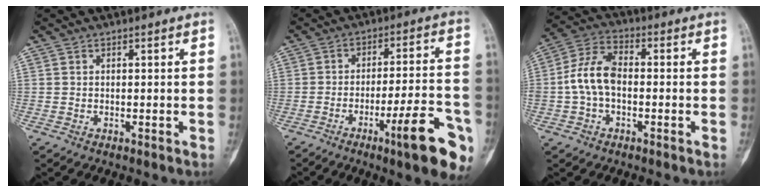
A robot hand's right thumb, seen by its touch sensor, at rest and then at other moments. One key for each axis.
{"total": 15.1, "fx": -7.3, "fy": 2.6, "fz": 13.0, "tx": -0.170, "ty": 0.033, "tz": -0.101}
{"total": 8.8, "fx": -1.0, "fy": 5.4, "fz": 6.9, "tx": -0.133, "ty": 0.033, "tz": -0.027}